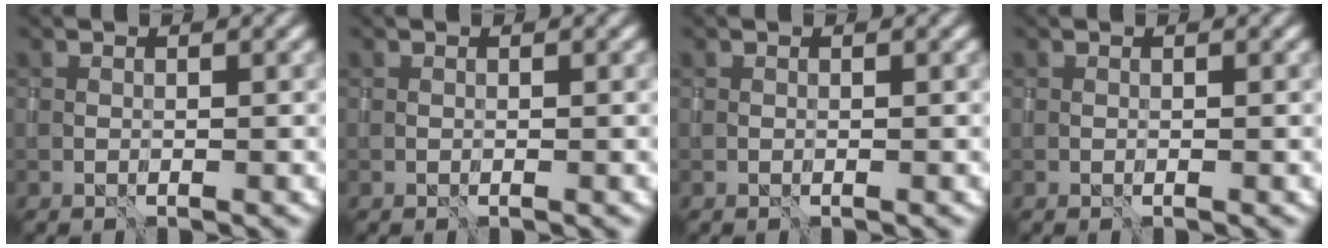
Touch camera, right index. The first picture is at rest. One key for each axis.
{"total": 0.0}
{"total": 0.0}
{"total": 0.0}